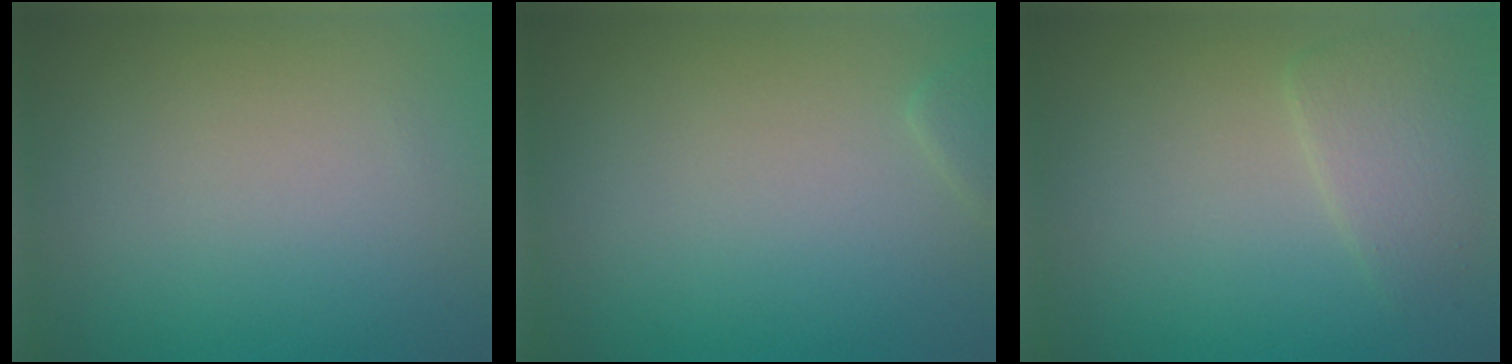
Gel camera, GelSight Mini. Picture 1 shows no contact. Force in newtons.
{"total": 0.8, "press": 0.8, "slide": 0.0}
{"total": 2.4, "press": 2.4, "slide": 0.0}